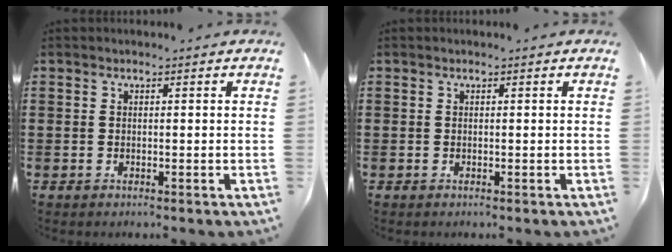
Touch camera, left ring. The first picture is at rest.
{"total": 0.0}